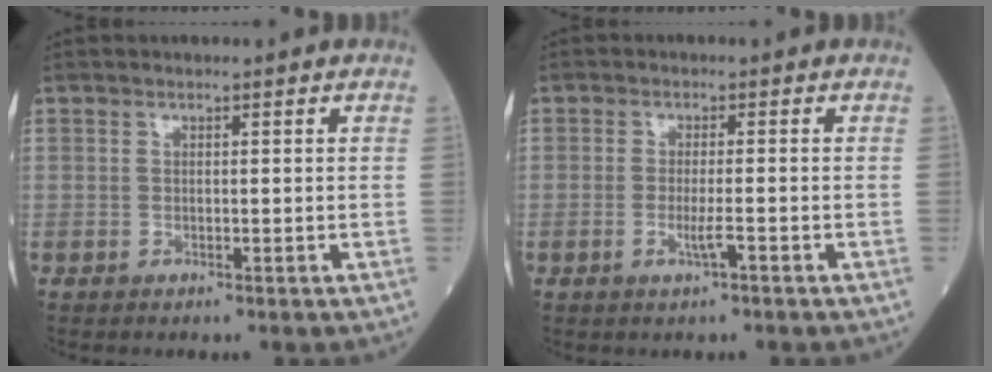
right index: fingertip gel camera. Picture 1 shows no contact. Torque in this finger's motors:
{"motor_torque": [-0.22, 0.00, 0.01, 0.00]}